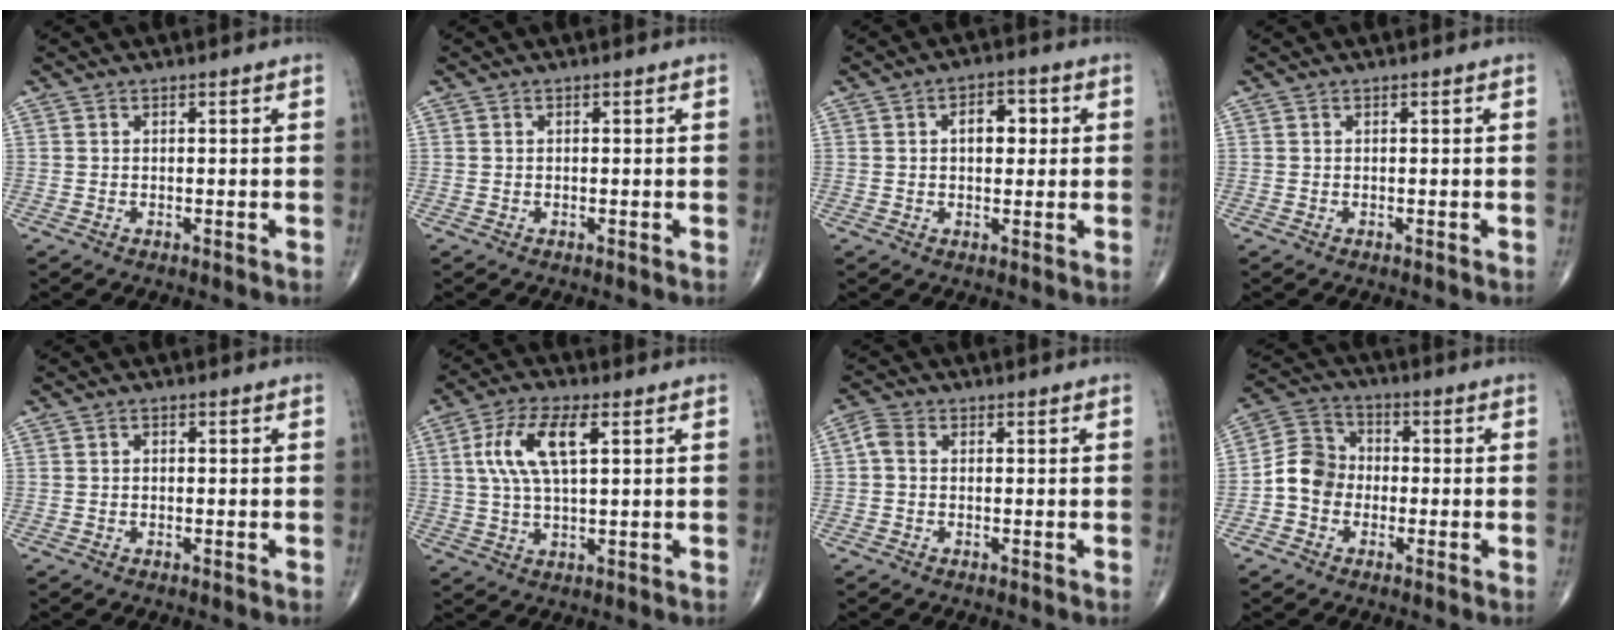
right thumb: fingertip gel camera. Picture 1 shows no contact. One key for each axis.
{"total": 0.0}
{"total": 6.0, "fx": 1.2, "fy": 3.6, "fz": 4.7, "tx": -0.050, "ty": 0.008, "tz": 0.013}
{"total": 0.0}
{"total": 0.8, "fx": 0.0, "fy": 0.6, "fz": 0.5, "tx": -0.007, "ty": 0.003, "tz": -0.001}
{"total": 10.1, "fx": 2.8, "fy": 3.9, "fz": 8.9, "tx": -0.188, "ty": 0.008, "tz": 0.055}
{"total": 2.6, "fx": -0.1, "fy": 1.8, "fz": 1.8, "tx": -0.039, "ty": 0.006, "tz": -0.011}
{"total": 7.8, "fx": -1.7, "fy": 6.7, "fz": 3.7, "tx": -0.050, "ty": 0.032, "tz": -0.047}